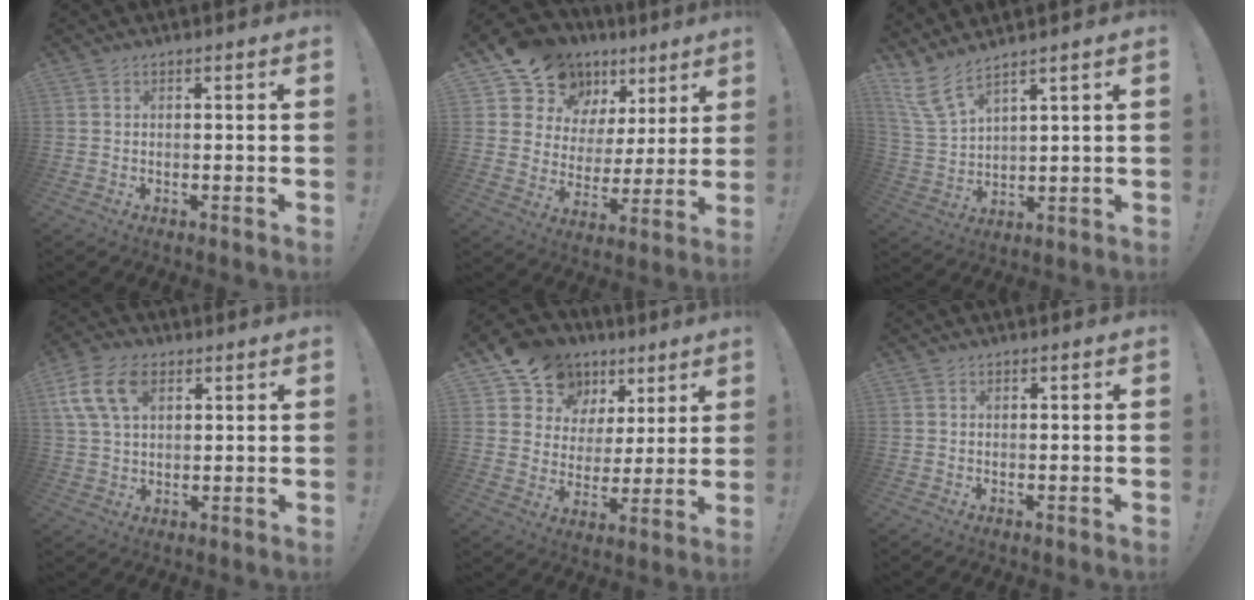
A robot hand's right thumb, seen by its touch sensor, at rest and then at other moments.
{"total": 12.9, "force": [10.5, 7.3, 2.3], "torque": [-0.057, -0.084, 0.200]}
{"total": 8.4, "force": [6.5, 2.5, 4.6], "torque": [-0.098, -0.028, 0.128]}
{"total": 12.2, "force": [5.1, 7.8, 7.9], "torque": [-0.158, -0.004, 0.099]}
{"total": 12.8, "force": [8.8, 8.8, 2.9], "torque": [-0.057, -0.058, 0.171]}
{"total": 0.0}